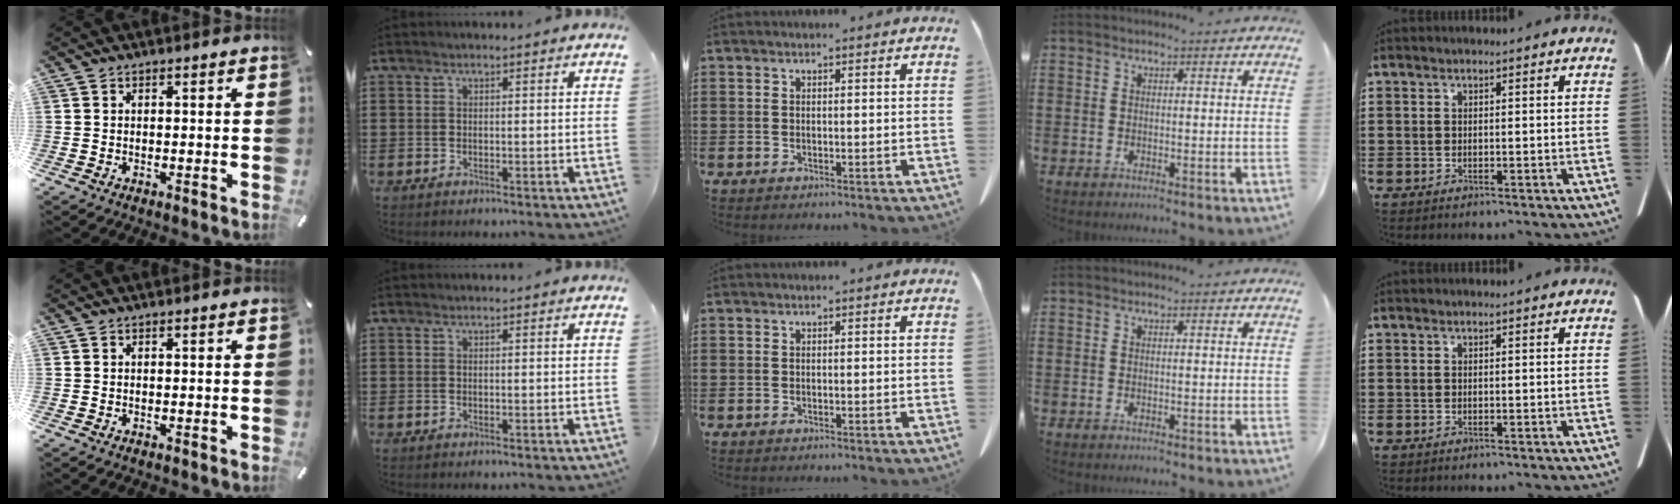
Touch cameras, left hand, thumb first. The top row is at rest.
{}